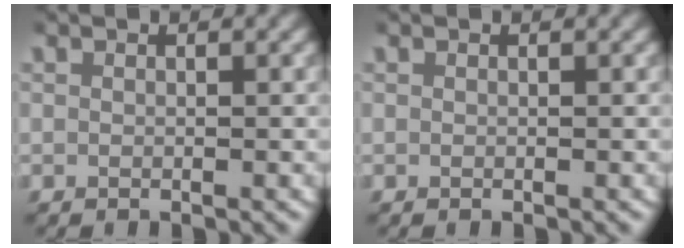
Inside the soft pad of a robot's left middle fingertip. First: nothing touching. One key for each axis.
{"total": 0.0}